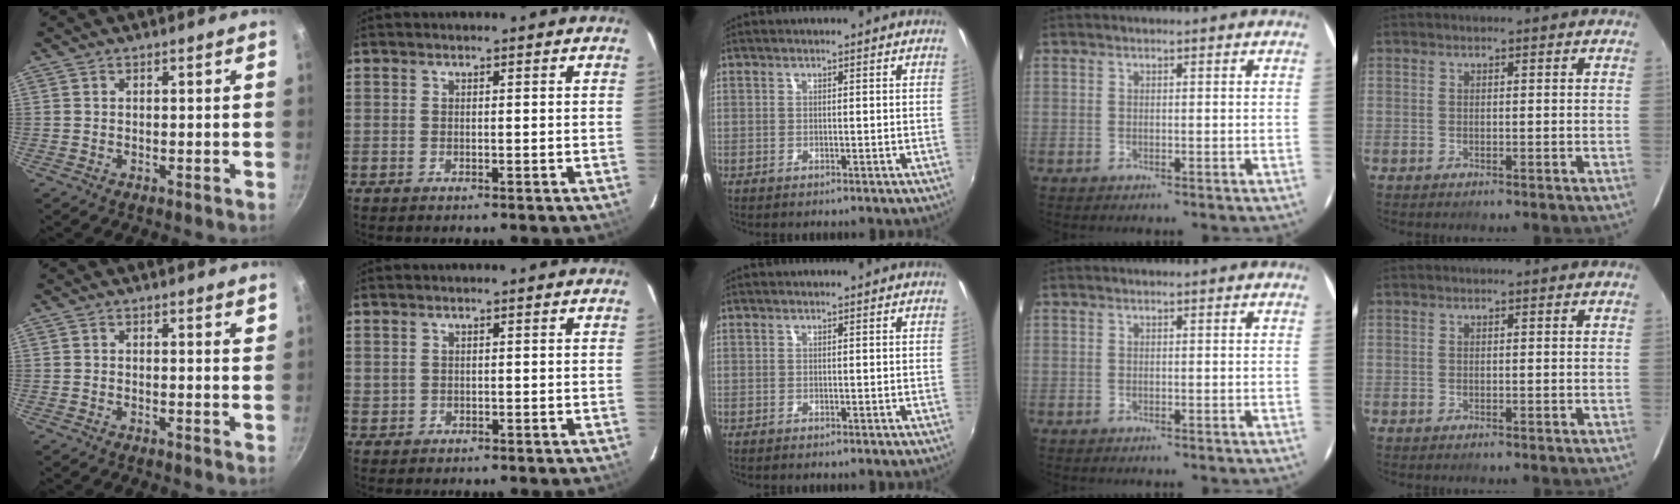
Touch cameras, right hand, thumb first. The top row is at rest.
{"thumb": {"total": 1.2, "force": [0.8, 0.4, 0.9], "torque": [-0.009, -0.003, 0.007]}, "index": {"total": 0.8, "force": [0.3, 0.7, 0.2], "torque": [-0.002, 0.004, 0.008]}}